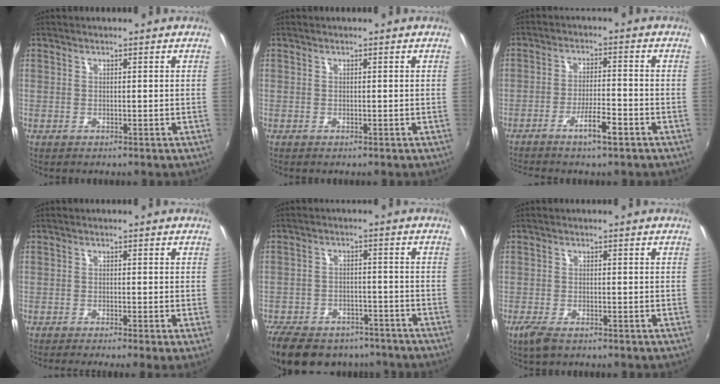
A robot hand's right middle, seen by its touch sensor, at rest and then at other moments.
{"total": 0.0}
{"total": 5.5, "force": [-3.8, 0.6, 4.0], "torque": [-0.085, -0.001, -0.065]}
{"total": 3.0, "force": [-2.0, -0.6, 2.2], "torque": [-0.045, -0.014, -0.038]}
{"total": 18.5, "force": [-14.5, 8.7, 7.6], "torque": [-0.185, 0.000, -0.206]}
{"total": 3.7, "force": [-2.5, 1.2, 2.4], "torque": [-0.058, -0.010, -0.048]}